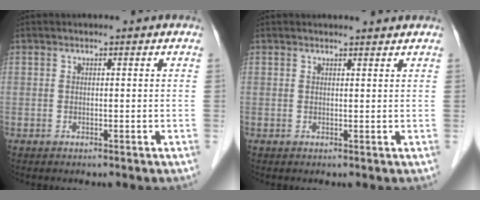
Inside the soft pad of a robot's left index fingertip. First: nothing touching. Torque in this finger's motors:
{"motor_torque": [0.09, -0.14, -0.05, -0.01]}